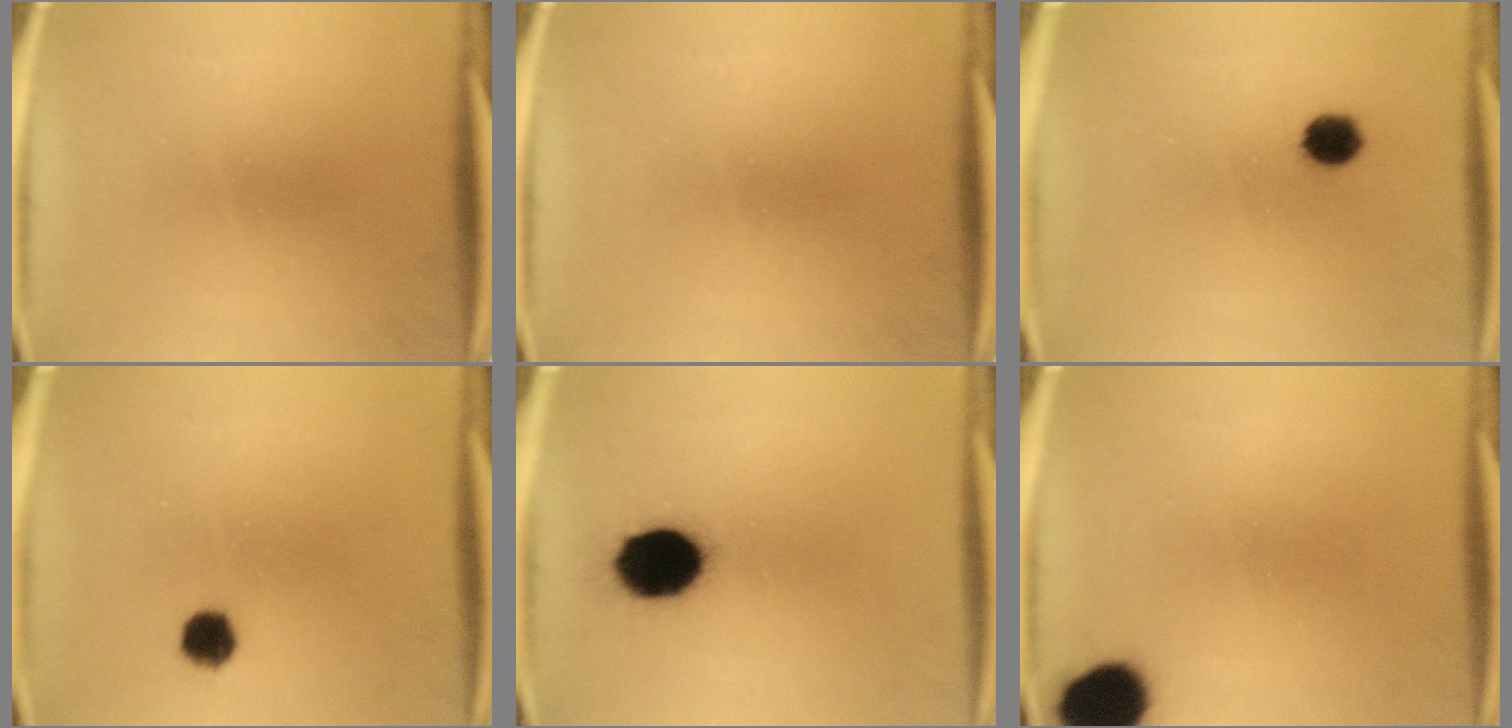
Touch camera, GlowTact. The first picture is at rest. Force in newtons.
{"total": 0.0}
{"total": 4.6}
{"total": 4.2}
{"total": 14.1}
{"total": 11.4}